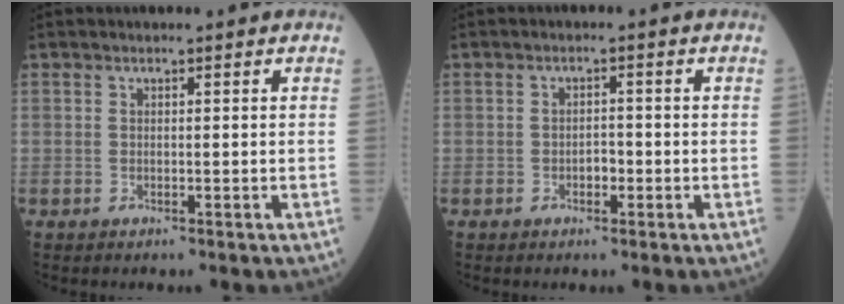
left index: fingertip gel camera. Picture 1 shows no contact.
{"total": 1.7, "force": [-0.7, 0.9, 1.2], "torque": [-0.017, 0.004, -0.012]}